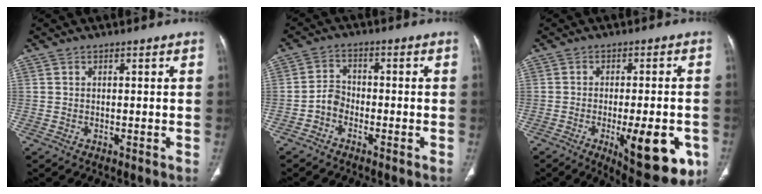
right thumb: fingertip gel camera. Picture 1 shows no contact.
{"total": 3.3, "force": [-1.8, 2.3, 1.6], "torque": [-0.019, 0.017, -0.041]}
{"total": 15.7, "force": [-5.5, 5.5, 13.6], "torque": [-0.142, 0.001, -0.060]}